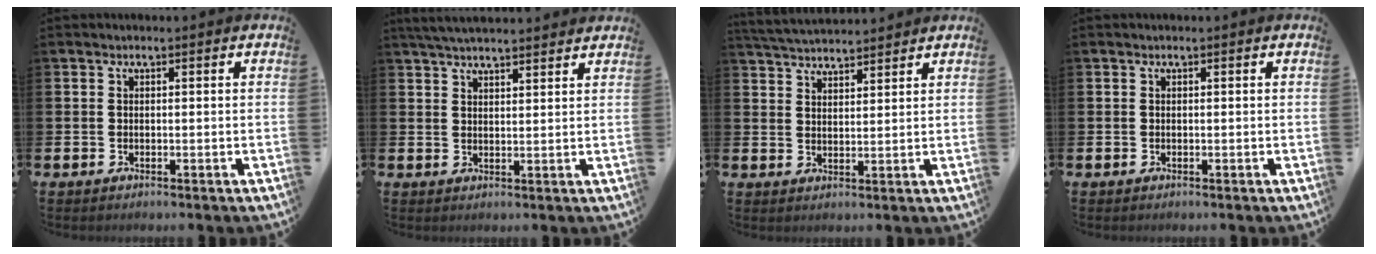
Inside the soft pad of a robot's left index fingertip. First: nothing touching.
{"total": 4.0, "force": [3.9, 0.2, 0.8], "torque": [-0.028, -0.010, 0.073]}
{"total": 4.2, "force": [4.1, 0.5, 0.2], "torque": [-0.021, -0.019, 0.077]}
{"total": 0.0}